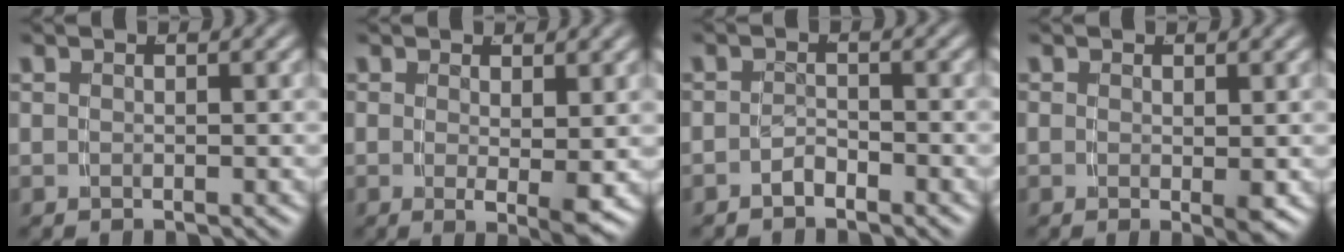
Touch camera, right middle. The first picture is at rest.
{"total": 2.1, "force": [0.1, 0.0, 2.1], "torque": [-0.032, -0.019, 0.007]}
{"total": 1.6, "force": [-1.5, 0.4, 0.3], "torque": [-0.005, -0.006, -0.026]}
{"total": 1.2, "force": [-0.1, 0.3, 1.1], "torque": [-0.014, -0.008, 0.002]}